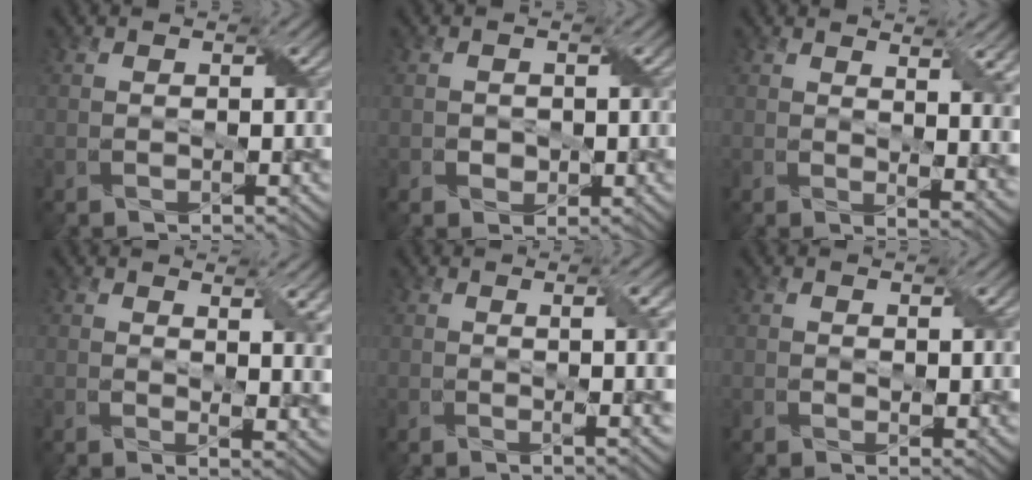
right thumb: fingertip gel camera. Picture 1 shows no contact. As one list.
[{"total": 1.3, "force": [-0.2, 1.2, 0.3], "torque": [-0.007, -0.005, -0.007]}, {"total": 6.7, "force": [3.0, 2.6, 5.5], "torque": [-0.071, -0.004, 0.061]}, {"total": 6.1, "force": [2.5, 2.1, 5.1], "torque": [-0.070, -0.005, 0.051]}, {"total": 5.2, "force": [0.8, 0.9, 5.0], "torque": [-0.072, 0.006, 0.016]}, {"total": 1.7, "force": [0.9, 0.8, 1.2], "torque": [-0.022, -0.005, 0.021]}]